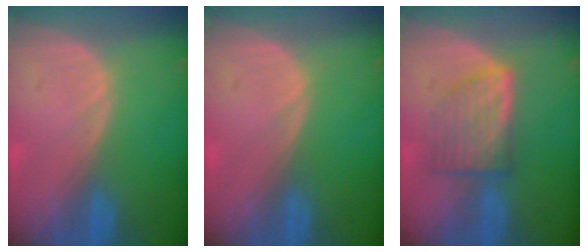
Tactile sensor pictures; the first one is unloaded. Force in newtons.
{"total": 0.0}
{"total": 6.6, "press": 6.1, "slide": 2.5}